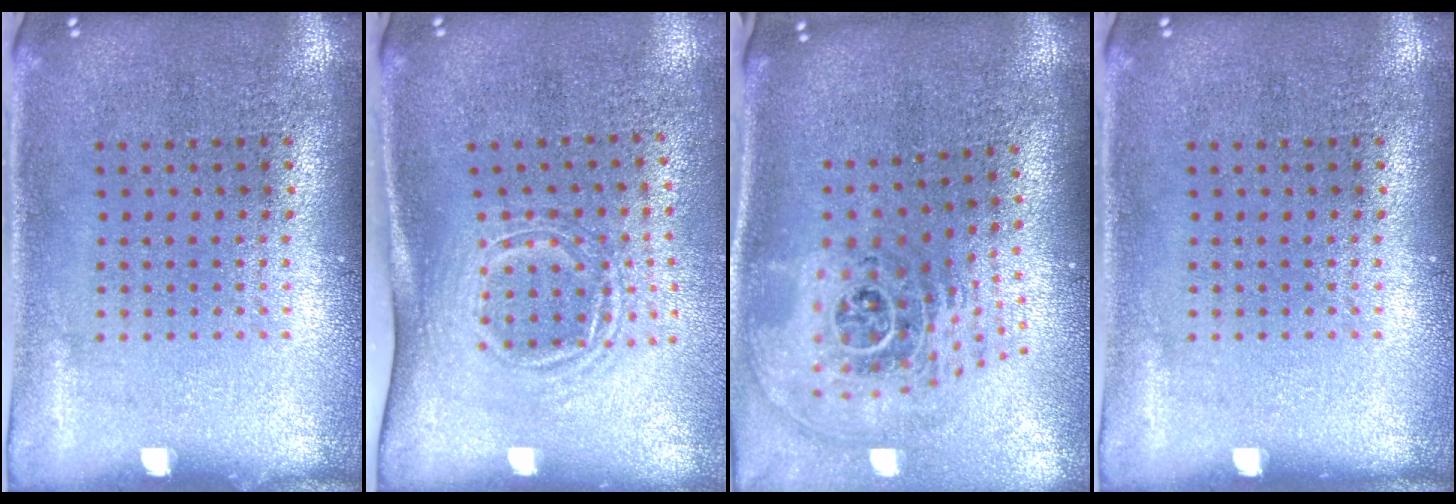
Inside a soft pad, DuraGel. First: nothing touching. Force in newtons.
{"total": 1.7, "press": 1.1, "slide": 1.2}
{"total": 2.6, "press": 1.8, "slide": 1.9}
{"total": 0.0}